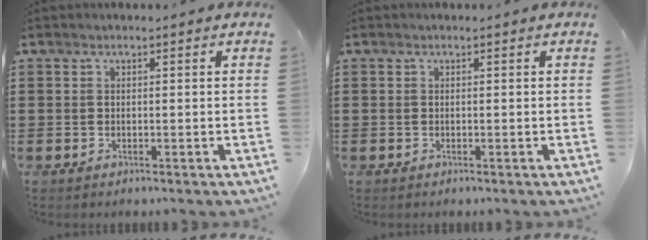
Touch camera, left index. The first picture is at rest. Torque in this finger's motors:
{"motor_torque": [0.00, 0.00, 0.00, 0.00]}